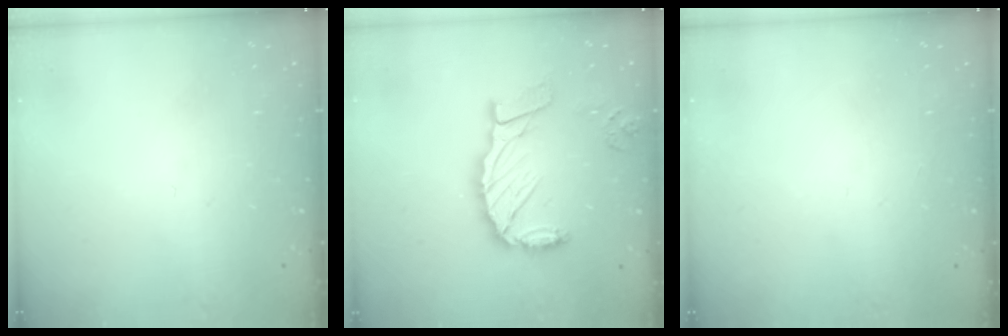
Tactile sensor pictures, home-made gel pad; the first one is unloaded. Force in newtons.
{"total": 14.4, "press": 14.2, "slide": 2.3}
{"total": 1.6, "press": 1.6, "slide": 0.0}